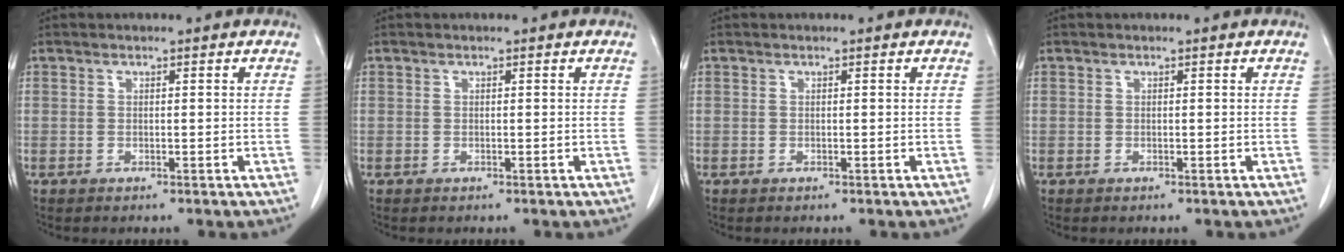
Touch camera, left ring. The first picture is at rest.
{"total": 0.0}
{"total": 0.0}
{"total": 0.0}